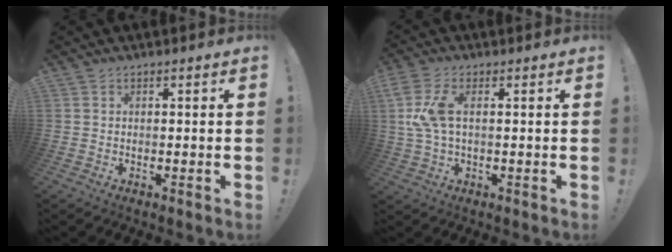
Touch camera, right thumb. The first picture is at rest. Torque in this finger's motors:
{"motor_torque": [0.42, 0.49, 0.48, 0.45, 0.39]}